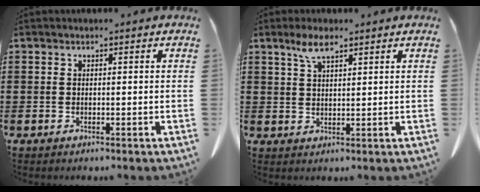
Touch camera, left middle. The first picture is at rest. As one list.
[{"total": 4.0, "force": [2.6, 1.2, 2.8], "torque": [-0.062, 0.002, 0.048]}]